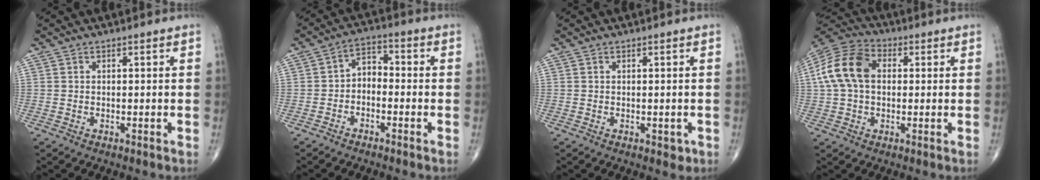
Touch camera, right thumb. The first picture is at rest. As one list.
[{"total": 4.6, "force": [-1.4, 3.2, 3.1], "torque": [-0.039, 0.031, -0.037]}, {"total": 1.2, "force": [-0.3, 0.9, 0.8], "torque": [0.001, 0.000, -0.001]}, {"total": 13.2, "force": [1.7, 9.1, 9.4], "torque": [-0.183, 0.031, 0.022]}]